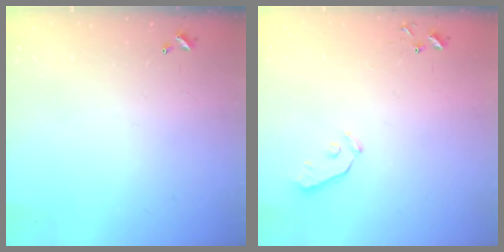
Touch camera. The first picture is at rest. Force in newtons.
{"total": 4.0, "press": 4.0, "slide": 0.2}